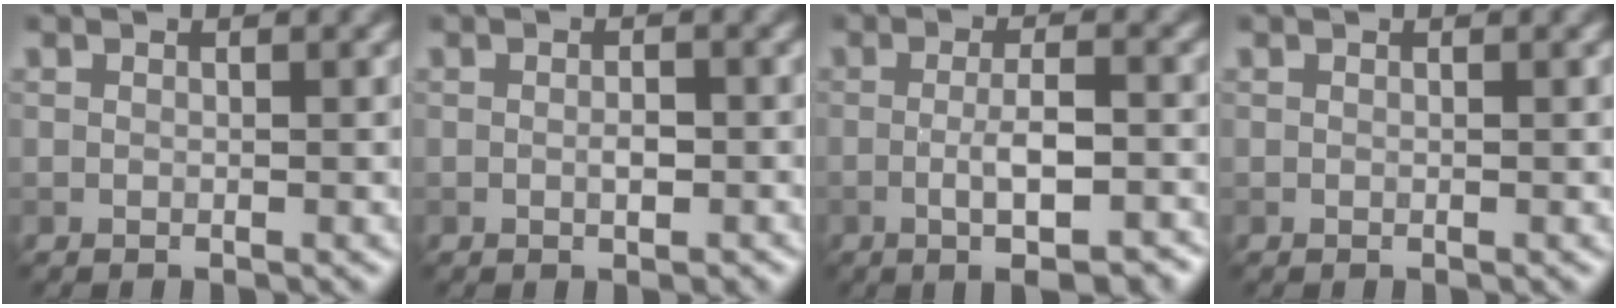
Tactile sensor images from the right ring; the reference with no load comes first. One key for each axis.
{"total": 1.3, "fx": -0.3, "fy": 0.5, "fz": 1.2, "tx": -0.021, "ty": -0.001, "tz": -0.004}
{"total": 5.6, "fx": -1.8, "fy": 1.4, "fz": 5.1, "tx": -0.082, "ty": -0.002, "tz": -0.025}
{"total": 0.0}